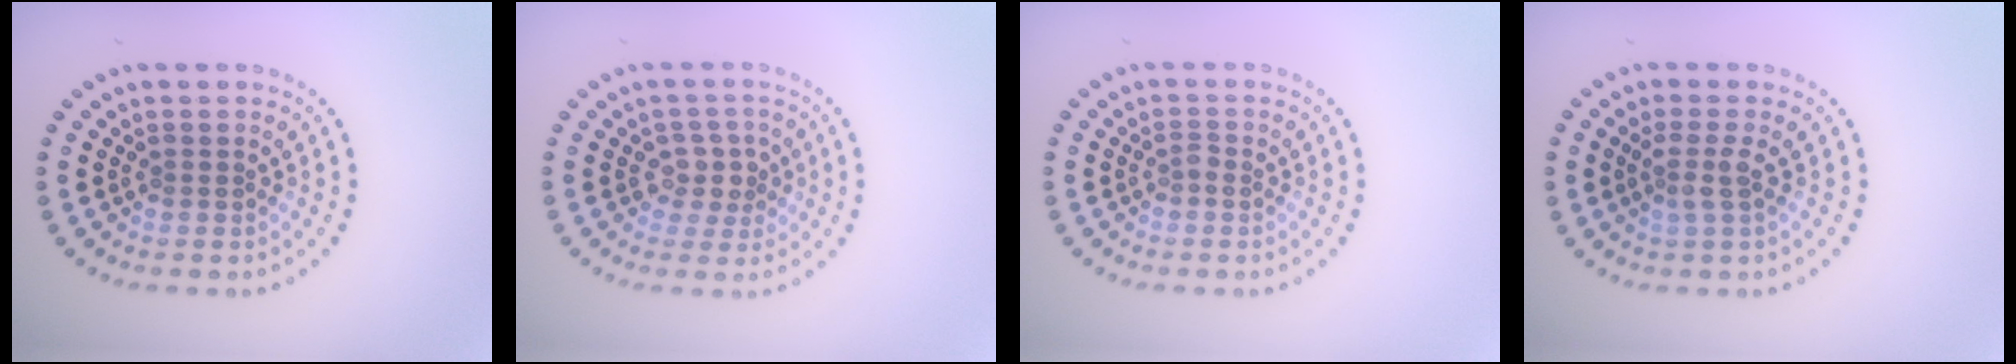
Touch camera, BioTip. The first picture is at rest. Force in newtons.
{"total": 2.3, "press": 2.0, "slide": 1.2}
{"total": 0.6, "press": 0.5, "slide": 0.3}
{"total": 1.9, "press": 1.5, "slide": 1.1}